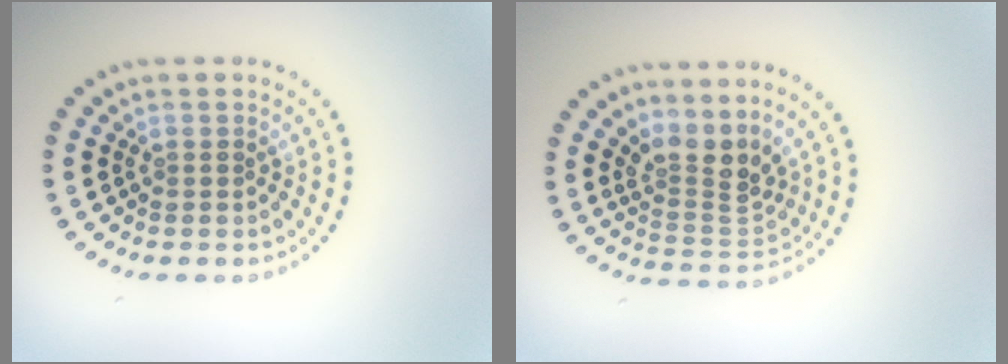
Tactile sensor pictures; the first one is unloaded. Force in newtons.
{"total": 3.3, "press": 2.3, "slide": 2.4}